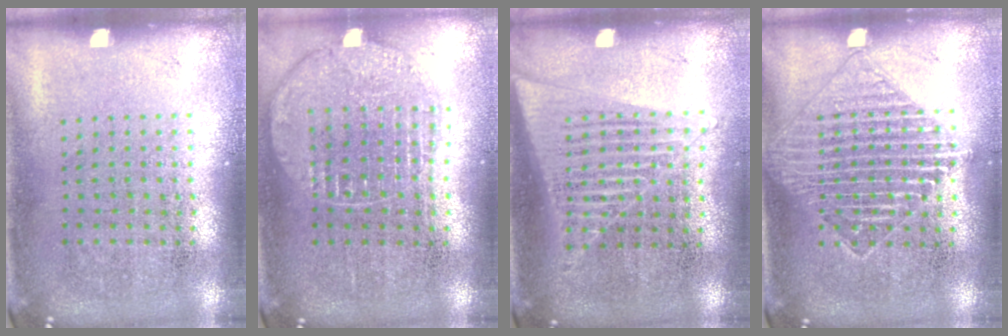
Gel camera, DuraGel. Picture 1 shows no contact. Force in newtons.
{"total": 1.1, "press": 1.1, "slide": 0.1}
{"total": 1.5, "press": 1.4, "slide": 0.5}
{"total": 1.6, "press": 1.4, "slide": 0.8}